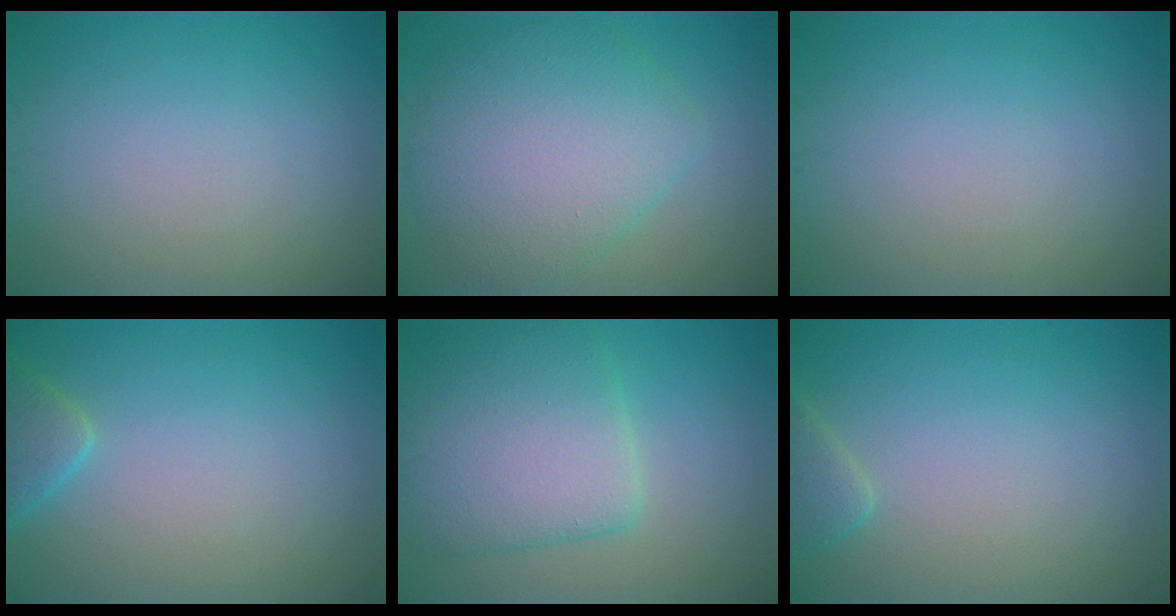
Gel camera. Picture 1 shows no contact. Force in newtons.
{"total": 7.5, "press": 7.5, "slide": 0.3}
{"total": 0.0}
{"total": 2.5, "press": 2.5, "slide": 0.2}
{"total": 7.7, "press": 7.7, "slide": 0.4}
{"total": 1.8, "press": 1.8, "slide": 0.2}